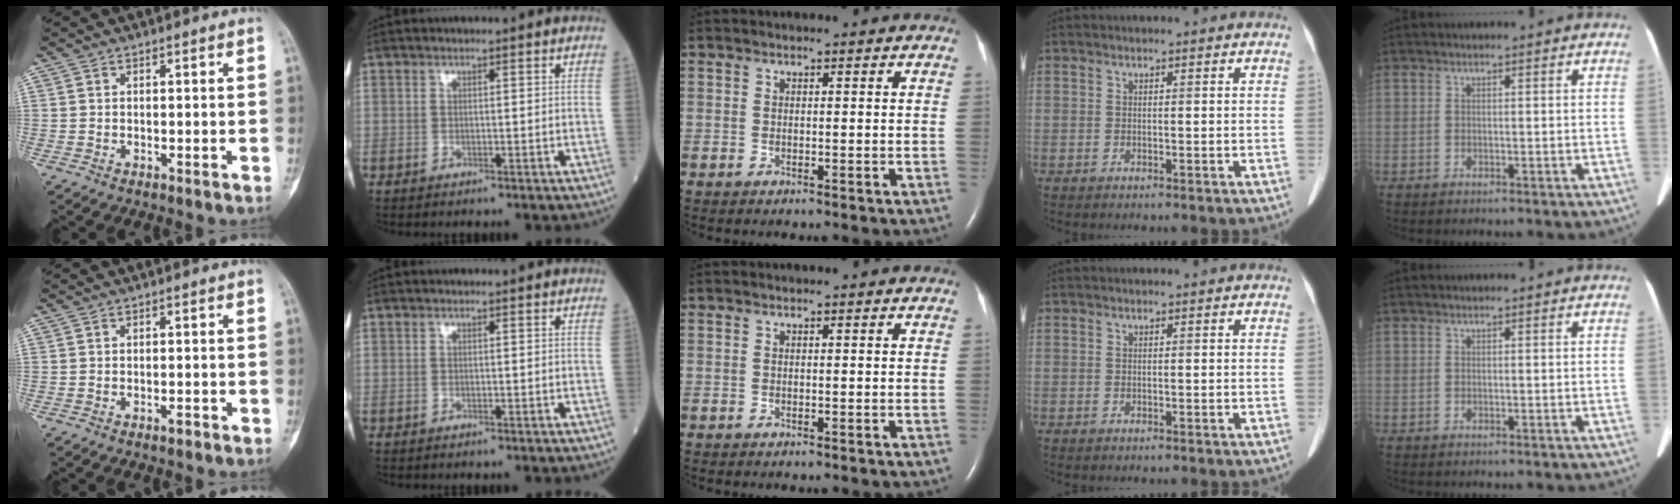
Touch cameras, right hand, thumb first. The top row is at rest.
{"thumb": {"total": 1.2, "force": [-0.8, 0.5, 0.8], "torque": [-0.009, 0.004, -0.013]}}